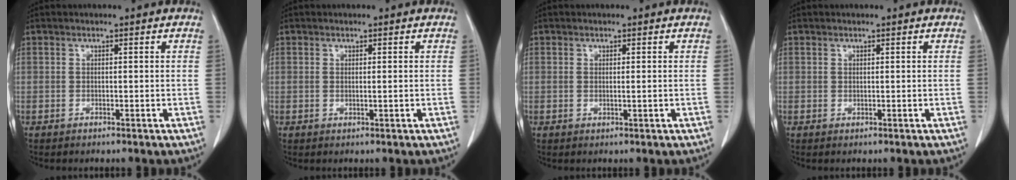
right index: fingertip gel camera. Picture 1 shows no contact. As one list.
[{"total": 0.7, "force": [0.0, 0.1, 0.7], "torque": [-0.019, -0.003, 0.001]}, {"total": 1.0, "force": [0.0, 0.2, 1.0], "torque": [-0.023, -0.003, 0.001]}, {"total": 0.0}]